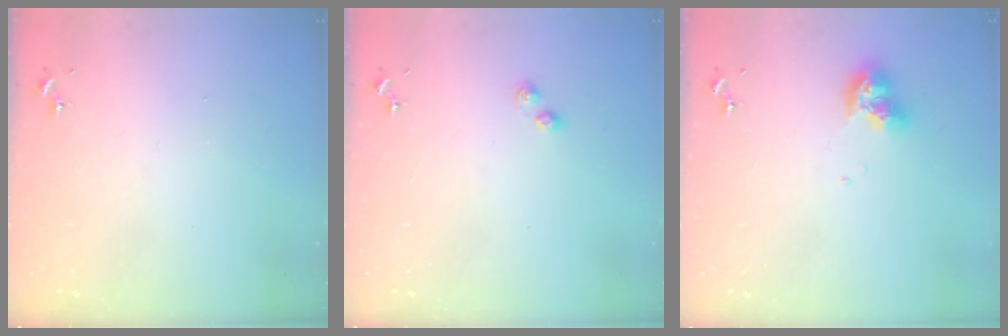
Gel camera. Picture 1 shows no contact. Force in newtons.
{"total": 2.8, "press": 2.8, "slide": 0.3}
{"total": 10.1, "press": 10.0, "slide": 1.2}